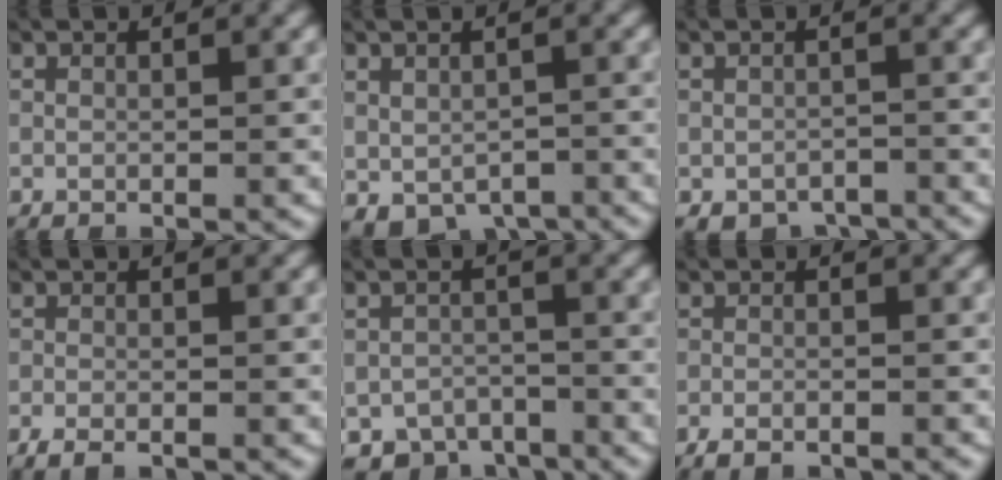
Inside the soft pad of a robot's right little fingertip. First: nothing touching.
{"total": 5.4, "force": [-3.8, 3.3, 2.0], "torque": [-0.024, -0.022, -0.047]}
{"total": 4.5, "force": [-3.5, 2.6, 0.9], "torque": [-0.003, -0.016, -0.054]}
{"total": 2.1, "force": [-1.6, 1.0, 1.0], "torque": [-0.025, -0.006, -0.027]}
{"total": 7.6, "force": [-5.9, 4.7, 1.3], "torque": [-0.001, -0.021, -0.100]}
{"total": 2.1, "force": [-1.8, 0.8, 0.7], "torque": [-0.018, -0.005, -0.031]}